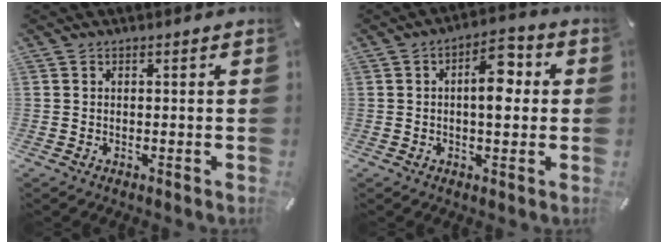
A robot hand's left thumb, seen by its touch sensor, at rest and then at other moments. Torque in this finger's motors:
{"motor_torque": [1.26, 1.47, 0.12, -0.08, 0.06]}